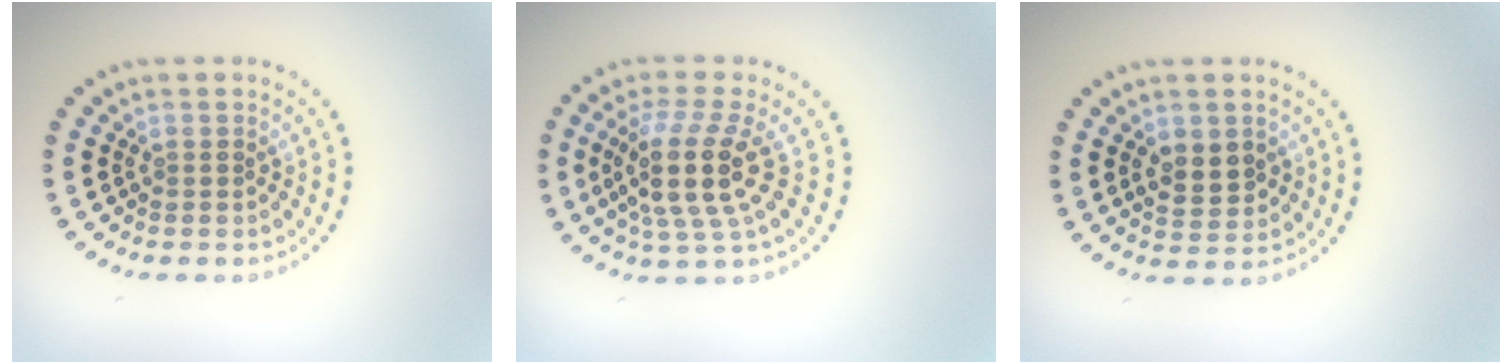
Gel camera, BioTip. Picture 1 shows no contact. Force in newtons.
{"total": 4.9, "press": 3.8, "slide": 3.1}
{"total": 2.5, "press": 2.5, "slide": 0.4}